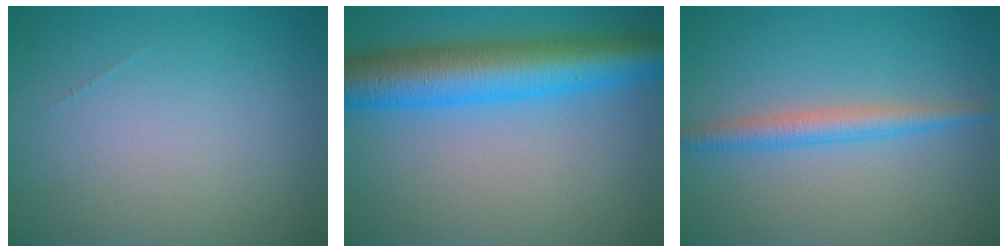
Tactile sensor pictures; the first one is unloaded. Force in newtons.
{"total": 9.2, "press": 9.2, "slide": 0.1}
{"total": 2.7, "press": 2.7, "slide": 0.0}